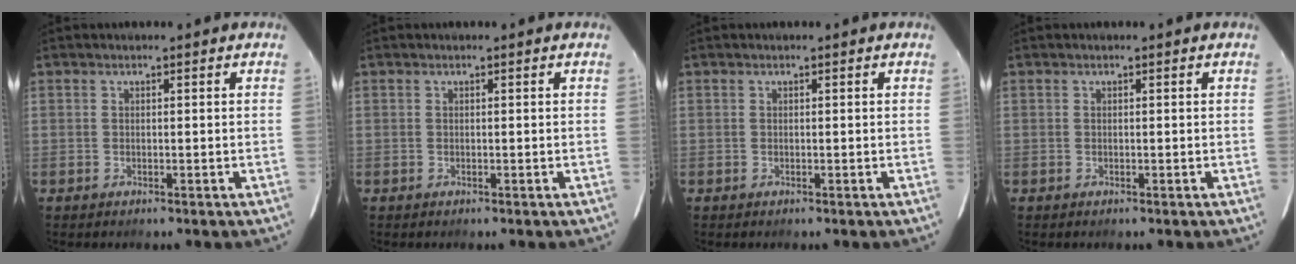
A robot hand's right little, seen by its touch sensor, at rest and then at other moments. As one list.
[{"total": 0.0}, {"total": 0.0}, {"total": 0.0}]